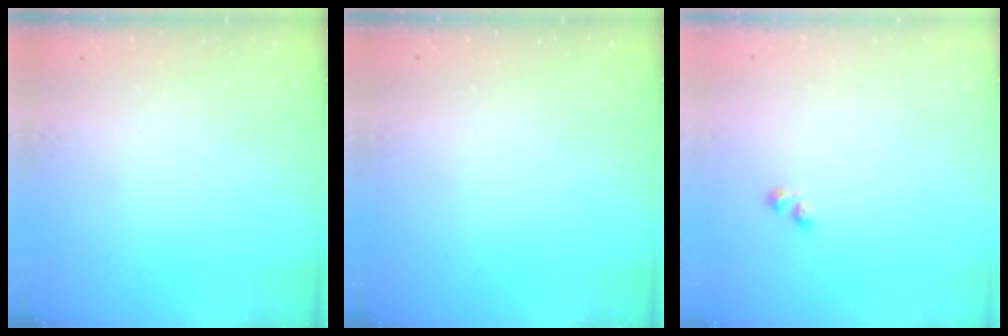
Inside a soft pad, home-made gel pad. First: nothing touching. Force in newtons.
{"total": 0.0}
{"total": 1.6, "press": 1.5, "slide": 0.4}